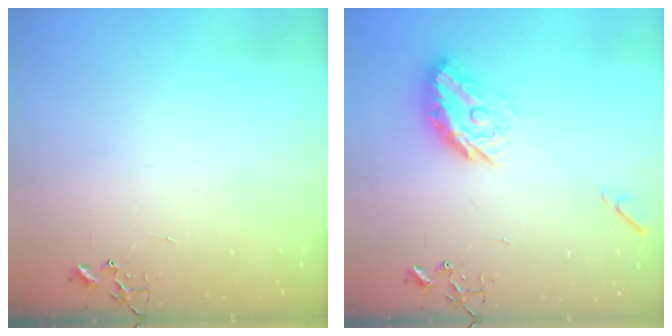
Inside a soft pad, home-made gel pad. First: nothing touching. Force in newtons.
{"total": 13.1, "press": 13.1, "slide": 0.6}